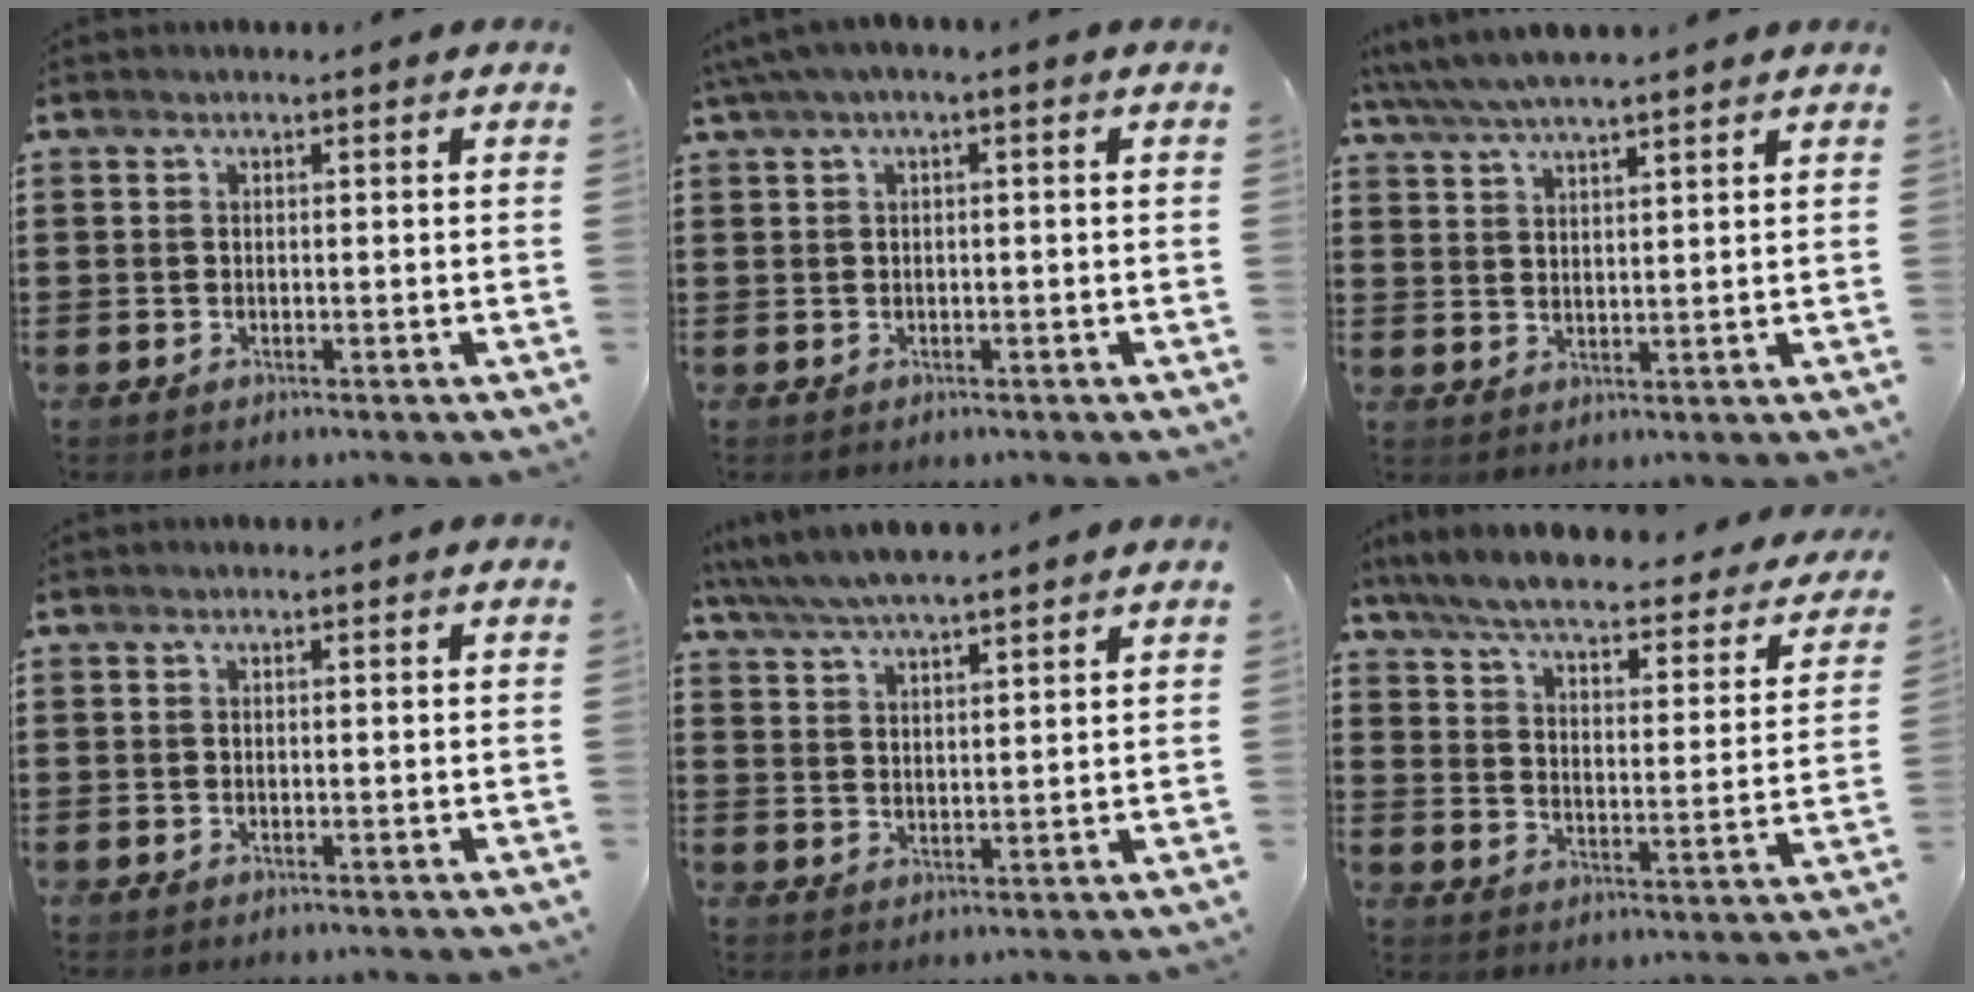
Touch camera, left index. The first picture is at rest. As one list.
[{"total": 1.9, "force": [-0.4, 0.3, 1.8], "torque": [-0.035, -0.005, -0.011]}, {"total": 4.4, "force": [3.9, 0.2, 1.9], "torque": [-0.049, -0.012, 0.070]}, {"total": 0.0}, {"total": 5.1, "force": [4.7, 0.2, 1.8], "torque": [-0.051, -0.018, 0.084]}, {"total": 6.0, "force": [5.2, 0.5, 2.8], "torque": [-0.079, -0.035, 0.086]}]